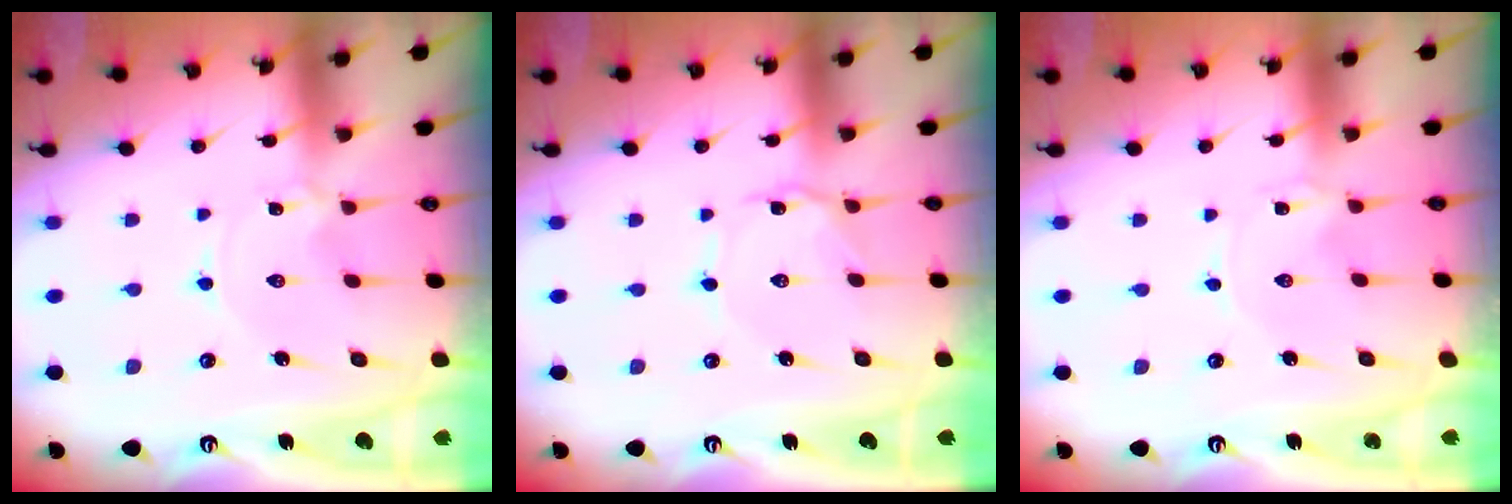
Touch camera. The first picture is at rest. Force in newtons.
{"total": 1.4, "press": 1.3, "slide": 0.2}
{"total": 0.0}